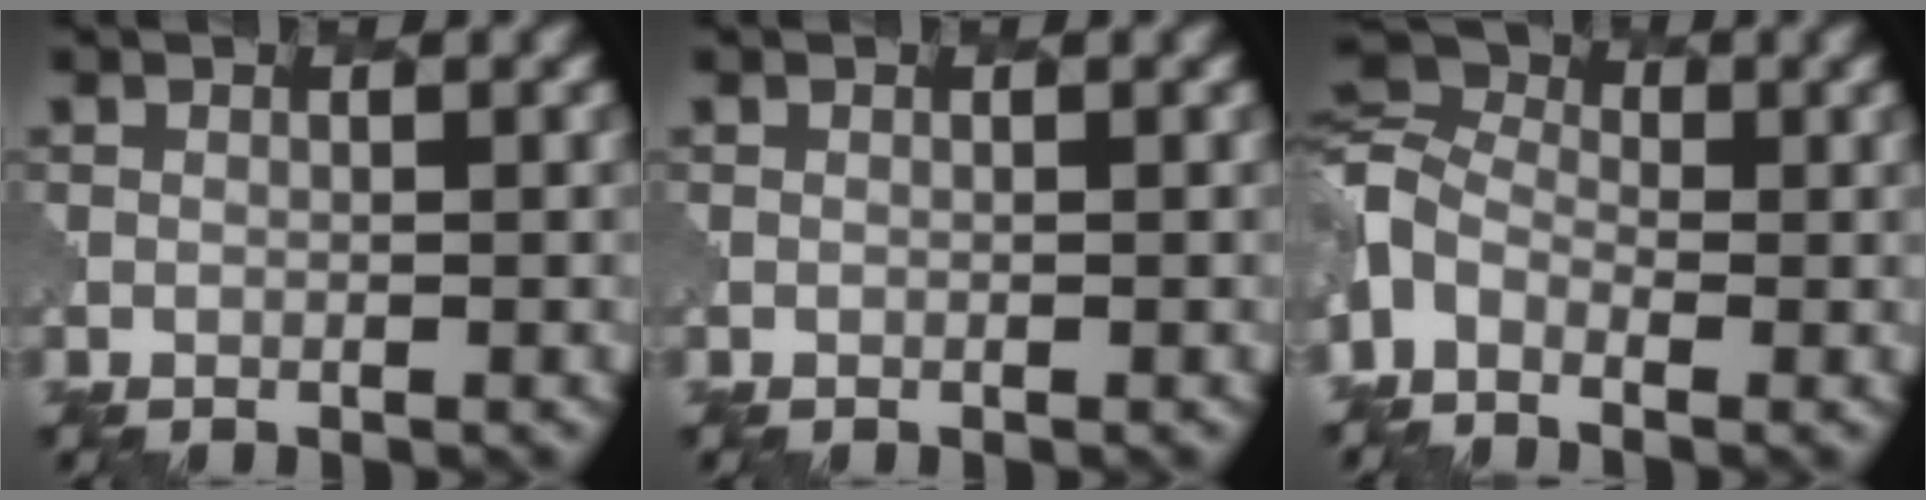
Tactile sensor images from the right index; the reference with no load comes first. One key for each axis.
{"total": 0.0}
{"total": 5.4, "fx": -1.5, "fy": 3.8, "fz": 3.6, "tx": -0.078, "ty": 0.003, "tz": -0.048}